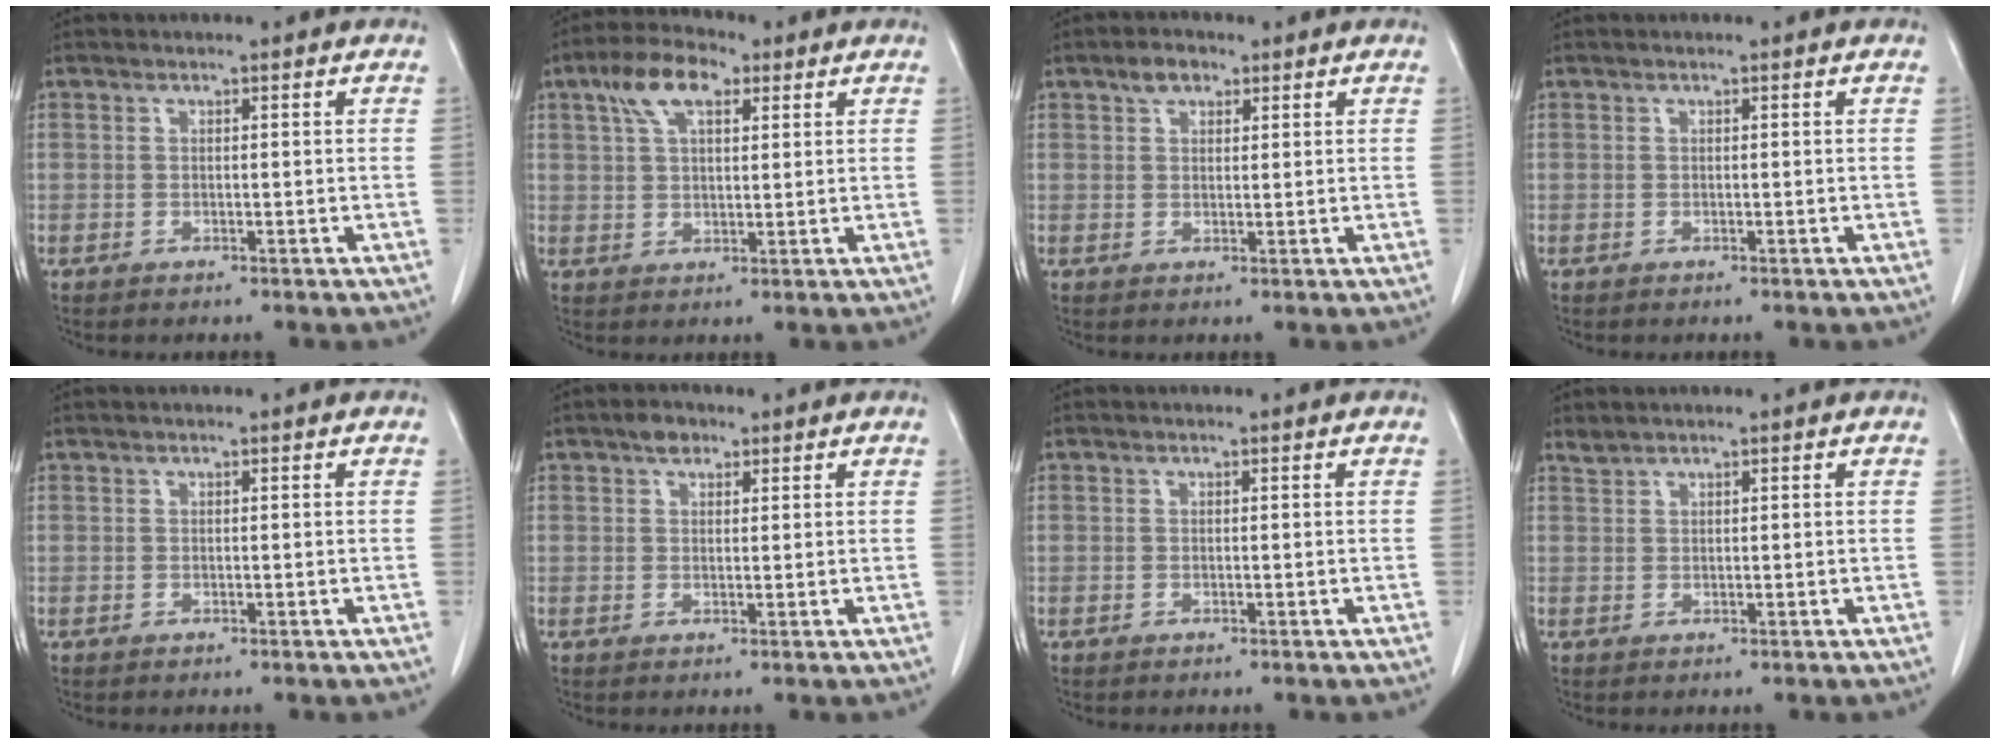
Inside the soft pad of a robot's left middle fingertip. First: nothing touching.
{"total": 7.8, "force": [3.9, 3.5, 5.7], "torque": [-0.111, 0.023, 0.071]}
{"total": 3.0, "force": [1.8, 1.8, 1.6], "torque": [-0.030, 0.009, 0.033]}
{"total": 0.0}
{"total": 0.0}
{"total": 2.2, "force": [1.4, 1.4, 1.0], "torque": [-0.016, 0.007, 0.021]}
{"total": 0.0}
{"total": 0.9, "force": [0.9, -0.1, 0.1], "torque": [-0.007, 0.006, 0.024]}